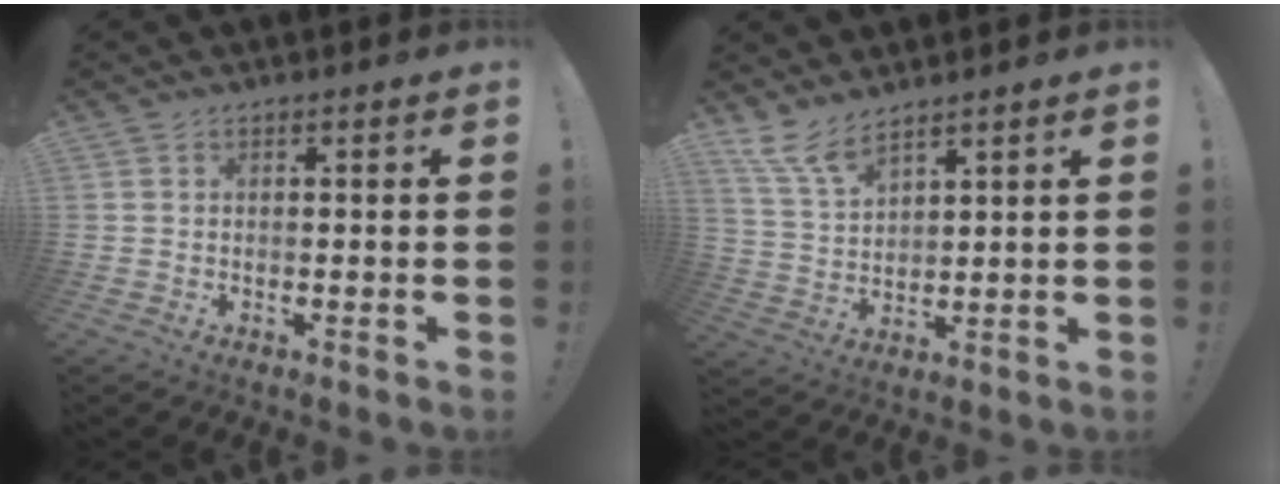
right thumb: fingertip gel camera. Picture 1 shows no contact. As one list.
[{"total": 8.4, "force": [6.8, 2.2, 4.4], "torque": [-0.098, -0.038, 0.132]}]